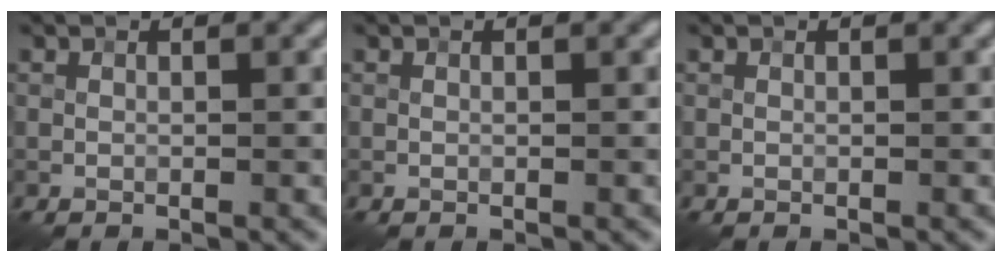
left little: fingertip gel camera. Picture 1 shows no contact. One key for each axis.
{"total": 0.0}
{"total": 0.0}